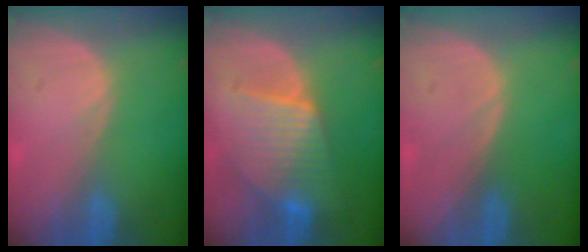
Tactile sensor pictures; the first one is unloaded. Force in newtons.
{"total": 7.6, "press": 7.6, "slide": 0.2}
{"total": 0.0}